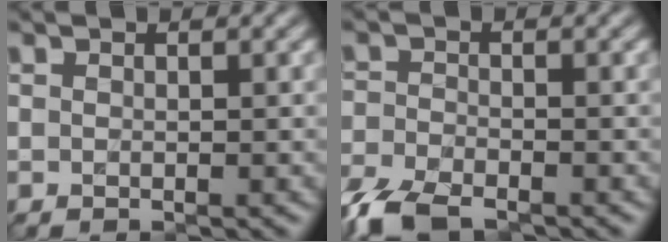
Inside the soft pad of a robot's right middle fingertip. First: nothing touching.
{"total": 7.7, "force": [-6.3, 2.9, 3.4], "torque": [-0.074, -0.034, -0.117]}